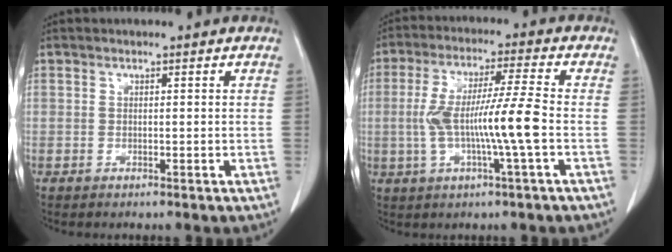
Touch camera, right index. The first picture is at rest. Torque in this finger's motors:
{"motor_torque": [1.58, -0.33, 0.85, 0.21]}